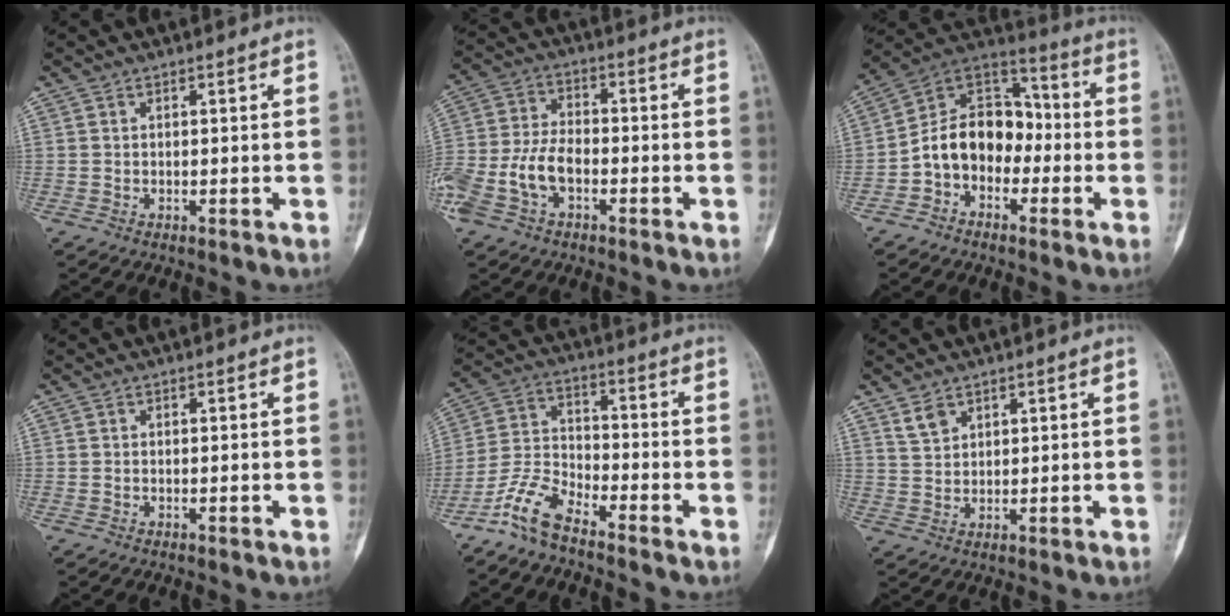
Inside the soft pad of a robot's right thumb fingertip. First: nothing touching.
{"total": 11.2, "force": [-4.0, 6.6, 8.1], "torque": [-0.182, 0.028, -0.079]}
{"total": 13.4, "force": [-2.9, 10.1, 8.4], "torque": [-0.112, 0.062, -0.064]}
{"total": 0.0}
{"total": 8.3, "force": [-6.6, 2.5, 4.2], "torque": [-0.095, 0.049, -0.144]}
{"total": 3.1, "force": [2.2, 1.9, 1.2], "torque": [-0.013, -0.012, 0.048]}